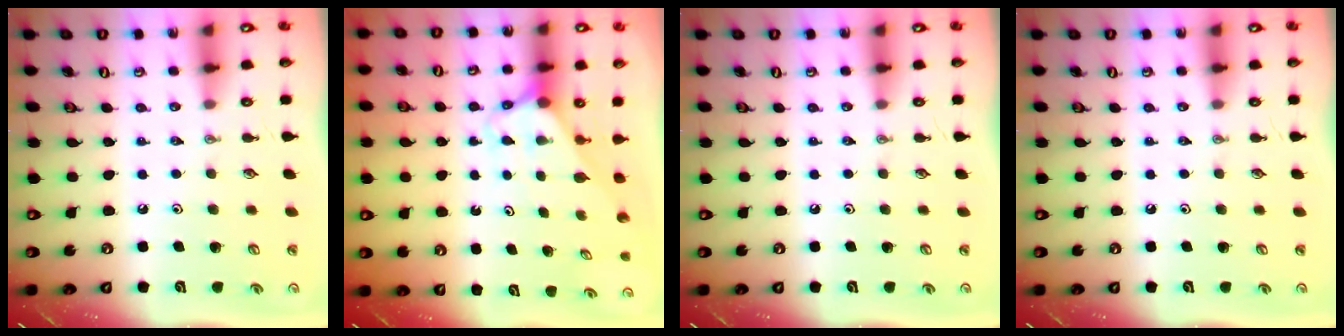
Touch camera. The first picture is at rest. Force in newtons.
{"total": 2.6, "press": 2.6, "slide": 0.2}
{"total": 0.0}
{"total": 0.0}